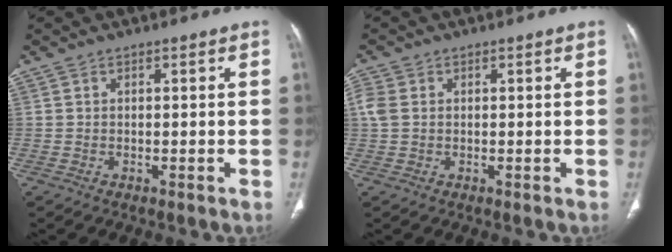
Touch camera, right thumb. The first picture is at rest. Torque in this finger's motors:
{"motor_torque": [1.28, 1.24, 0.40, -0.29, 0.14]}